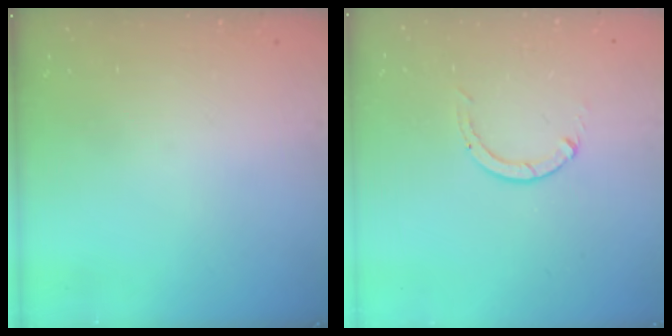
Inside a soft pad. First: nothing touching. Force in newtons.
{"total": 0.0}